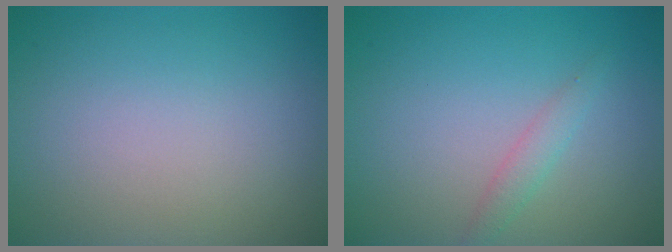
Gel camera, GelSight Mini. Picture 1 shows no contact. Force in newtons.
{"total": 1.3, "press": 1.3, "slide": 0.0}